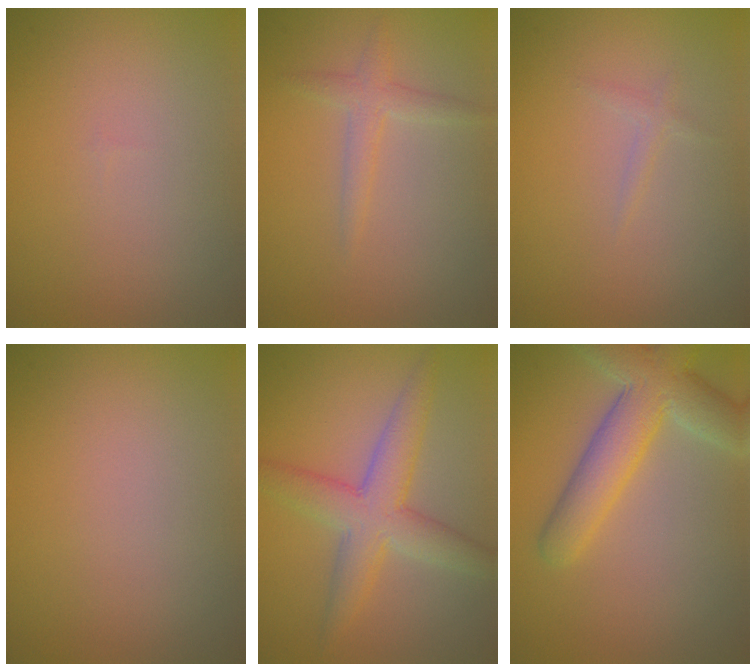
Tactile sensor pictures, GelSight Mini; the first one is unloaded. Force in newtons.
{"total": 1.8, "press": 1.8, "slide": 0.1}
{"total": 0.7, "press": 0.7, "slide": 0.0}
{"total": 0.0}
{"total": 5.3, "press": 5.3, "slide": 0.2}
{"total": 6.3, "press": 6.3, "slide": 0.3}